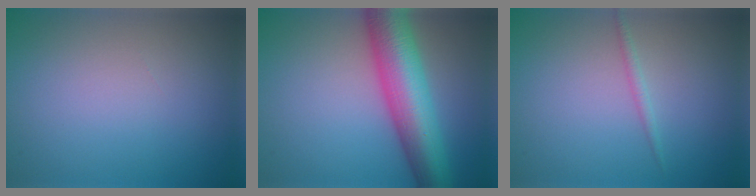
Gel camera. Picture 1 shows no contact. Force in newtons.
{"total": 9.8, "press": 9.8, "slide": 0.2}
{"total": 0.9, "press": 0.9, "slide": 0.1}